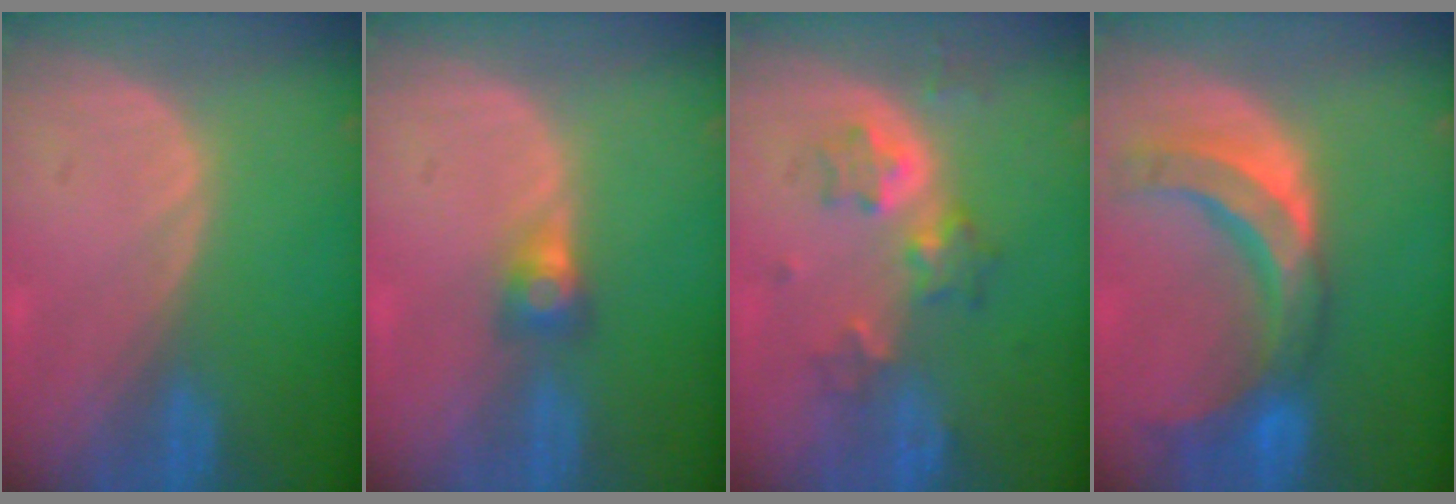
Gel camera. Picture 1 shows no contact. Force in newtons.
{"total": 2.7, "press": 2.5, "slide": 1.0}
{"total": 6.6, "press": 5.7, "slide": 3.2}
{"total": 10.4, "press": 9.3, "slide": 4.7}